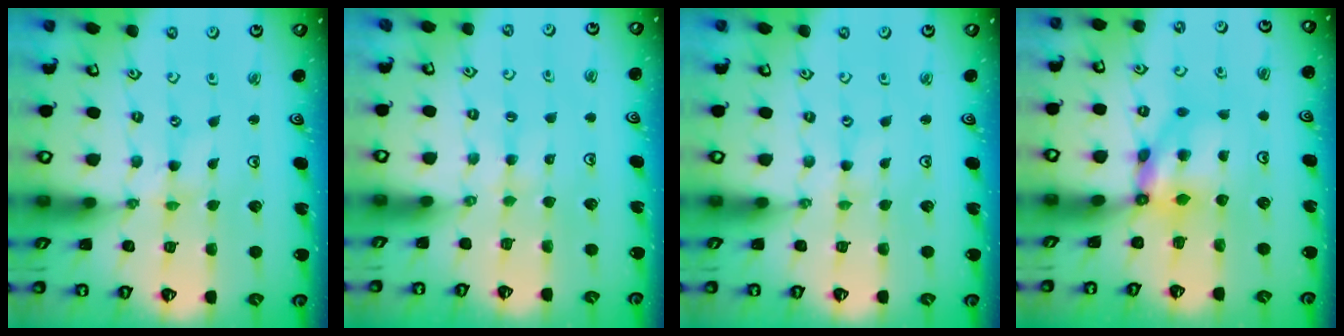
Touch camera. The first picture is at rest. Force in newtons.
{"total": 2.9, "press": 2.8, "slide": 0.5}
{"total": 0.0}
{"total": 7.4, "press": 7.3, "slide": 0.5}